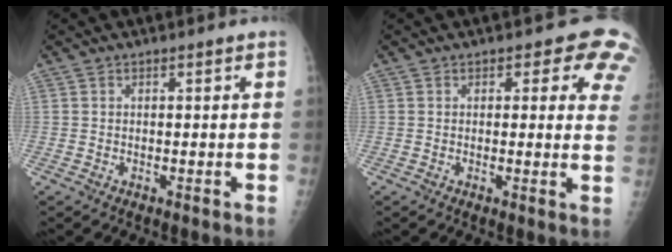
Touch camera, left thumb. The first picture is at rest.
{"total": 7.8, "force": [4.9, 3.9, 4.7], "torque": [-0.005, -0.018, 0.033]}